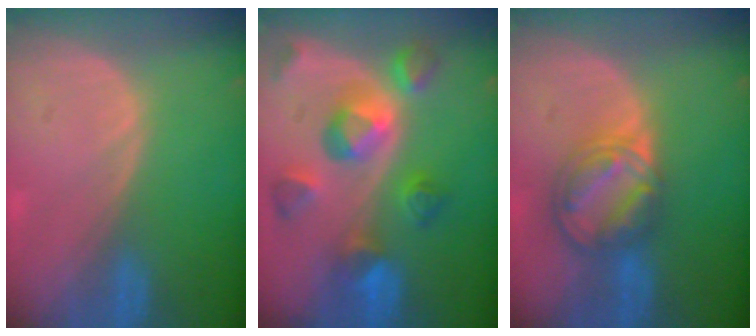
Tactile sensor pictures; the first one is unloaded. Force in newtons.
{"total": 10.2, "press": 9.0, "slide": 4.8}
{"total": 8.2, "press": 7.0, "slide": 4.2}